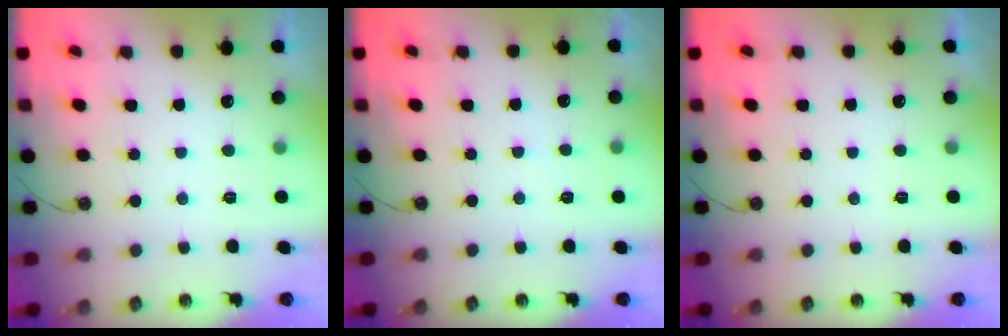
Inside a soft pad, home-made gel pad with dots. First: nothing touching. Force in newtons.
{"total": 3.2, "press": 3.2, "slide": 0.6}
{"total": 0.0}